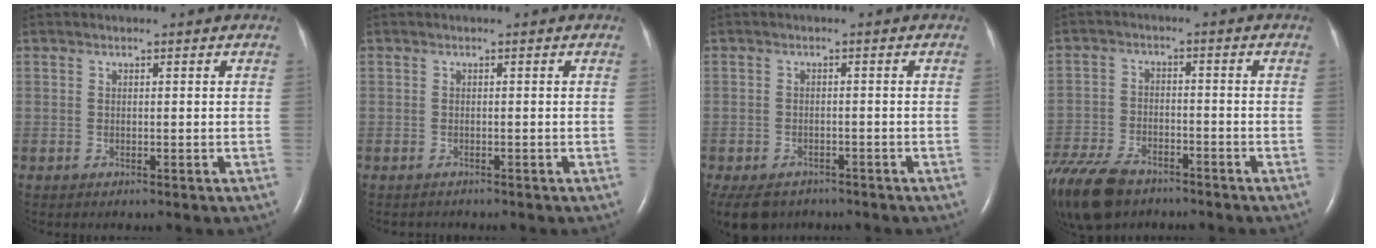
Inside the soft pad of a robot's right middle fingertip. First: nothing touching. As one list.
[{"total": 0.9, "force": [-0.8, 0.3, -0.1], "torque": [-0.006, -0.001, -0.014]}, {"total": 9.4, "force": [-6.9, 5.5, 3.1], "torque": [-0.074, -0.015, -0.093]}, {"total": 15.0, "force": [-10.9, 7.2, 7.4], "torque": [-0.197, -0.025, -0.185]}]